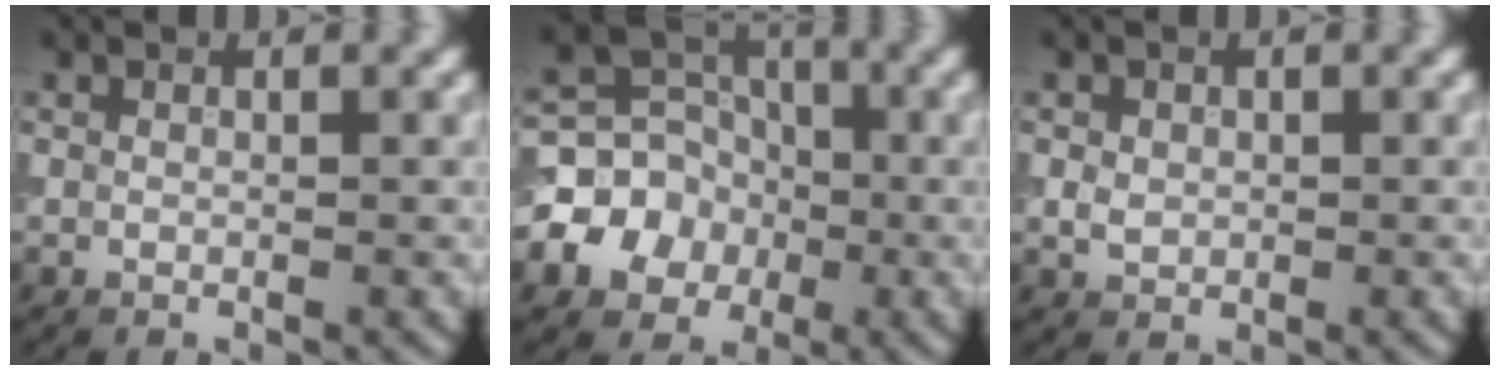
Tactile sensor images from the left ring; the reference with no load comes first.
{"total": 5.8, "force": [-1.5, 5.1, 2.3], "torque": [-0.020, 0.005, -0.047]}
{"total": 1.4, "force": [0.0, 1.2, 0.6], "torque": [-0.011, -0.001, -0.002]}